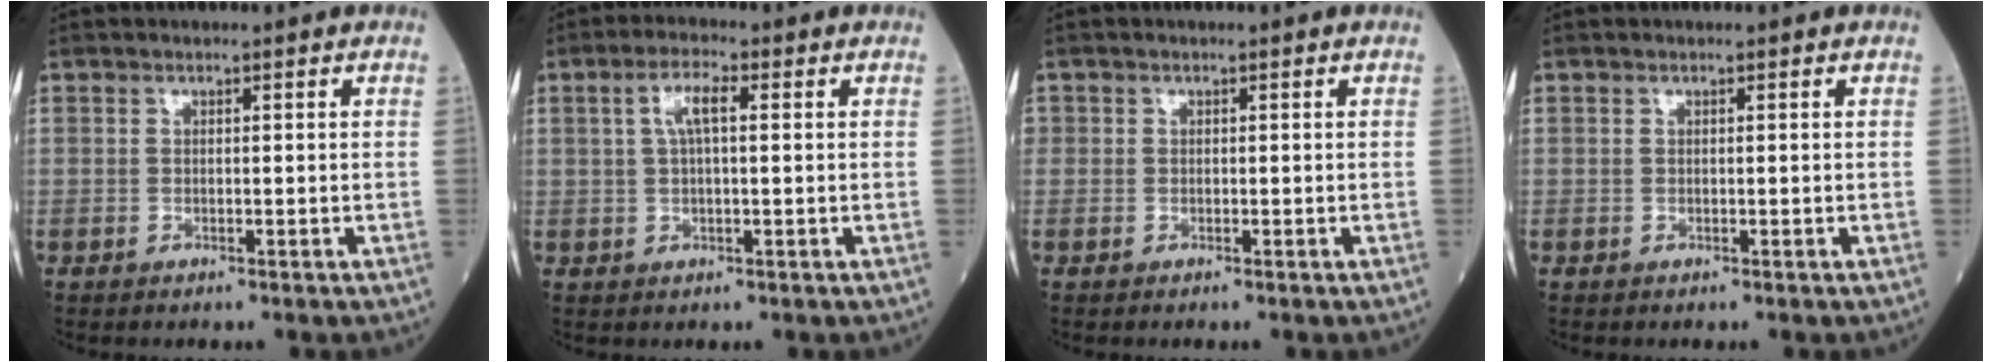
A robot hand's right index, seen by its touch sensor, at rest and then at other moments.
{"total": 4.2, "force": [1.1, 1.0, 3.9], "torque": [-0.080, 0.015, 0.022]}
{"total": 0.5, "force": [-0.2, 0.5, 0.0], "torque": [0.000, 0.004, -0.006]}
{"total": 0.0}